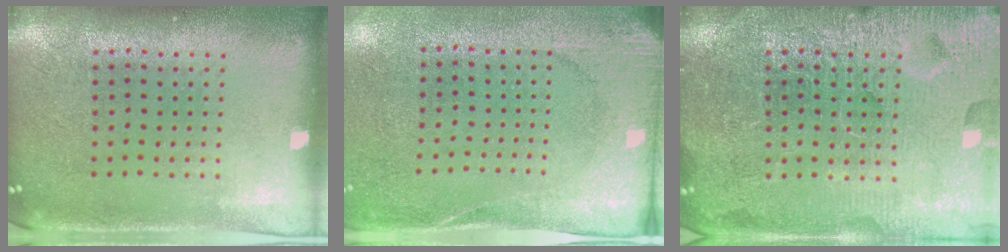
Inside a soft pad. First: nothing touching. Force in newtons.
{"total": 2.6, "press": 2.0, "slide": 1.6}
{"total": 7.2, "press": 7.1, "slide": 0.9}